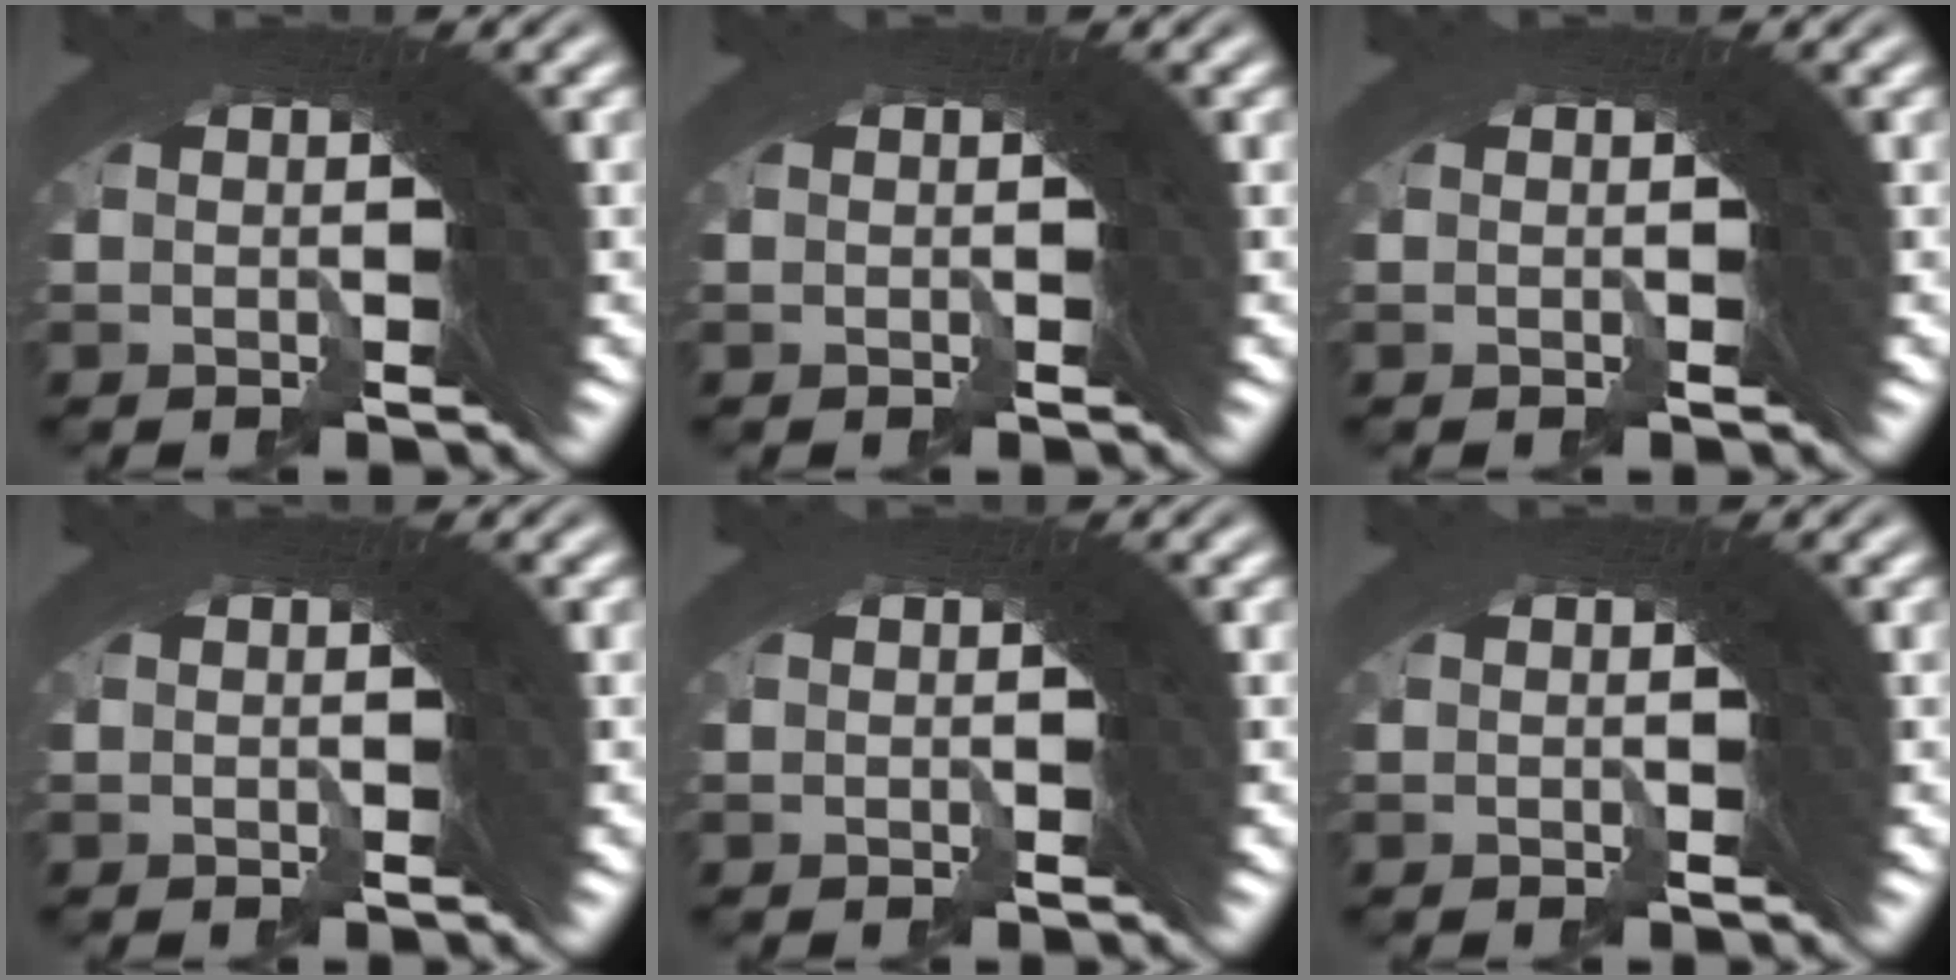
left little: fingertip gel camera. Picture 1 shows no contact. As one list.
[{"total": 0.0}, {"total": 0.0}, {"total": 0.0}, {"total": 0.0}, {"total": 0.0}]